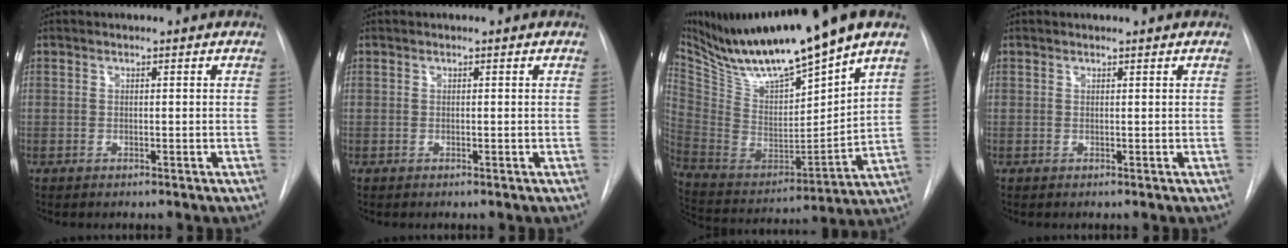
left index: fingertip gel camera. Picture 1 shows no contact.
{"total": 0.0}
{"total": 20.0, "force": [16.3, 0.9, 11.6], "torque": [-0.213, -0.011, 0.304]}
{"total": 0.9, "force": [0.9, -0.1, 0.2], "torque": [-0.005, 0.004, 0.013]}